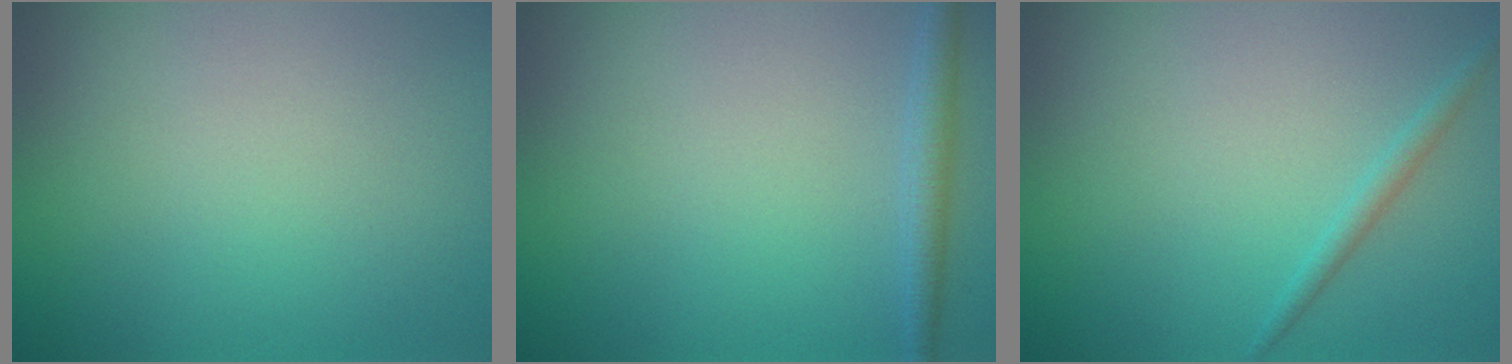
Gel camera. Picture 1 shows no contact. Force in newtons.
{"total": 1.8, "press": 1.8, "slide": 0.1}
{"total": 1.1, "press": 1.1, "slide": 0.0}